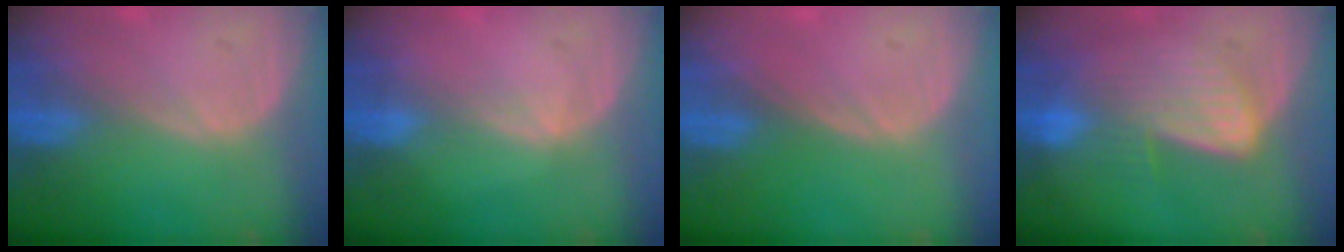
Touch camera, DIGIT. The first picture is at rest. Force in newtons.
{"total": 0.9, "press": 0.8, "slide": 0.2}
{"total": 0.0}
{"total": 6.5, "press": 6.5, "slide": 0.3}